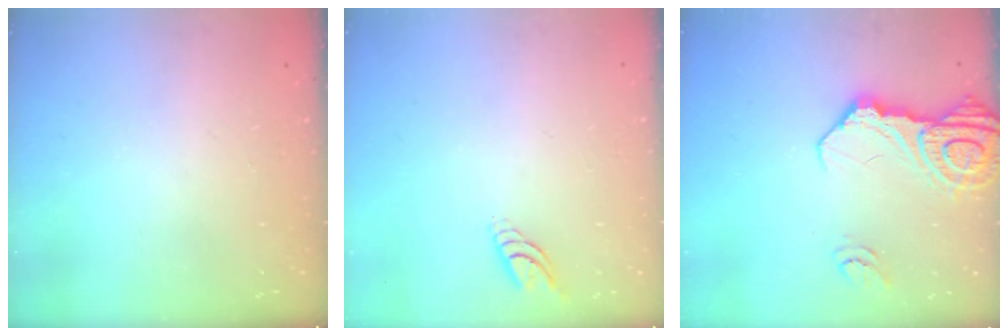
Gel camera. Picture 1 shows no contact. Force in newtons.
{"total": 5.6, "press": 5.6, "slide": 0.6}
{"total": 16.4, "press": 16.3, "slide": 1.9}